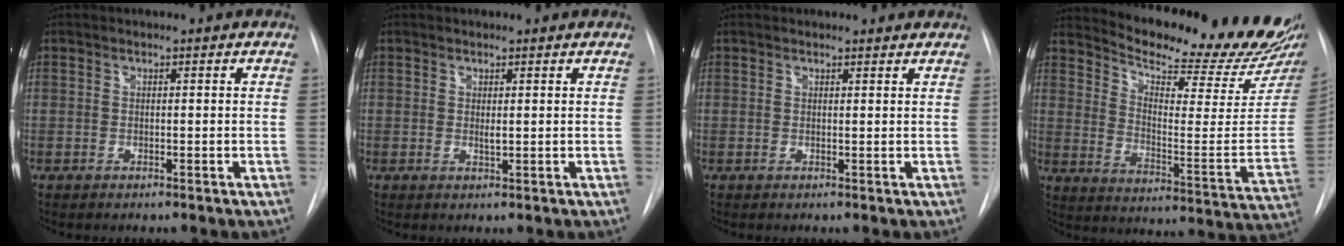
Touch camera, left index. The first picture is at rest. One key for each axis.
{"total": 1.0, "fx": 0.5, "fy": 0.3, "fz": 0.8, "tx": -0.017, "ty": -0.001, "tz": 0.009}
{"total": 3.7, "fx": 3.6, "fy": 0.8, "fz": 0.5, "tx": -0.008, "ty": 0.011, "tz": 0.034}
{"total": 23.2, "fx": 21.3, "fy": 1.6, "fz": 9.0, "tx": -0.140, "ty": -0.105, "tz": 0.280}